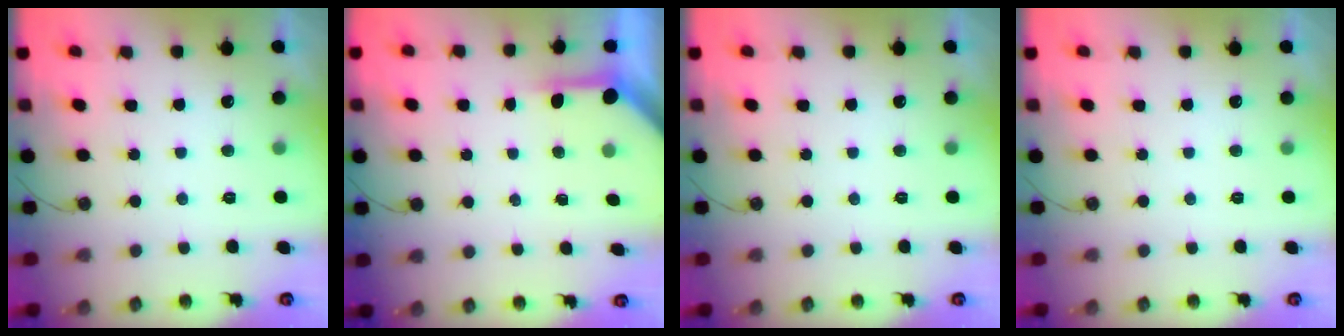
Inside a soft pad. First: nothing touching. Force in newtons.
{"total": 4.0, "press": 4.0, "slide": 0.4}
{"total": 0.0}
{"total": 0.0}